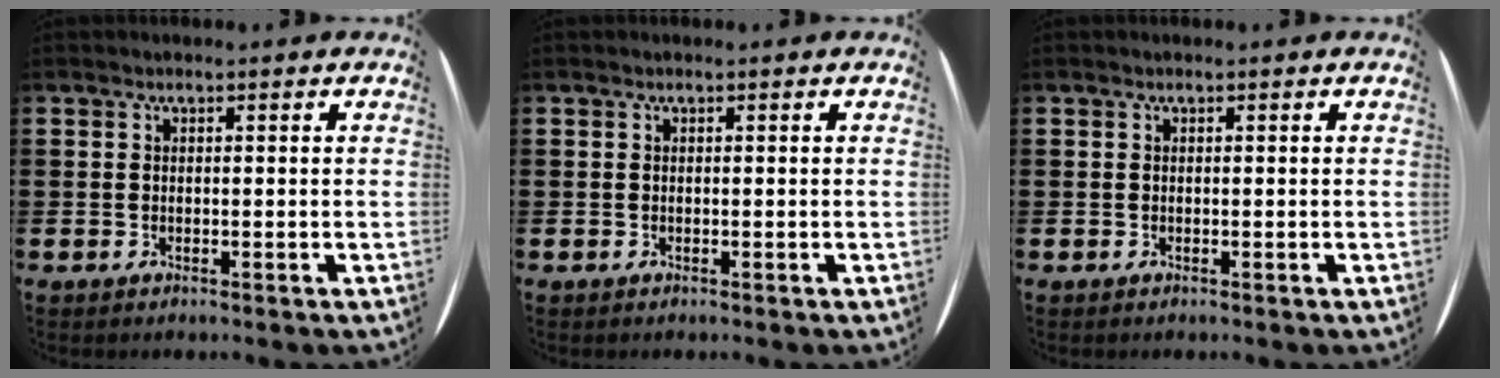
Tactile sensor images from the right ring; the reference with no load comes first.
{"total": 0.0}
{"total": 0.0}